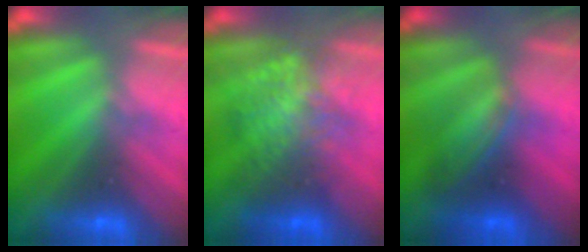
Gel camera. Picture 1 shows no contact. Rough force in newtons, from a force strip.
{"total": 2.3}
{"total": 3.3}